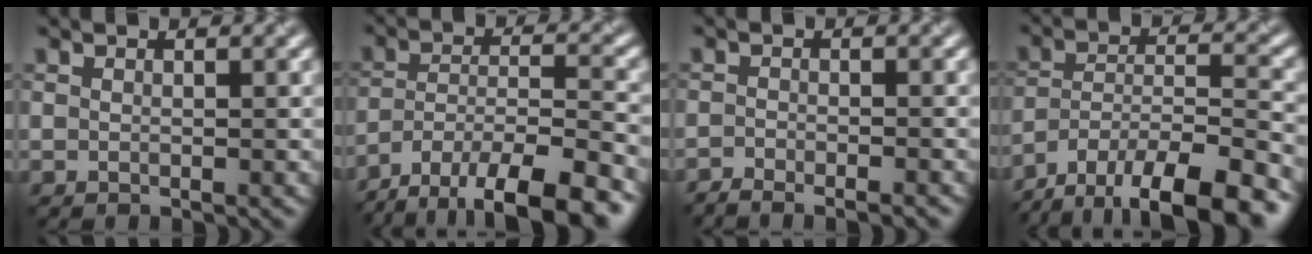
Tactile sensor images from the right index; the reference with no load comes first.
{"total": 13.0, "force": [-10.2, 4.4, 6.8], "torque": [-0.111, -0.015, -0.155]}
{"total": 3.5, "force": [-3.1, 0.7, 1.5], "torque": [-0.022, -0.002, -0.046]}
{"total": 14.3, "force": [-11.5, 4.8, 7.0], "torque": [-0.116, -0.008, -0.171]}